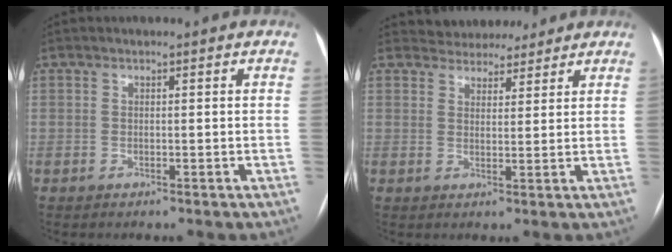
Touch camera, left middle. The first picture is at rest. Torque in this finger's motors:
{"motor_torque": [0.02, -0.09, -0.01, -0.01]}